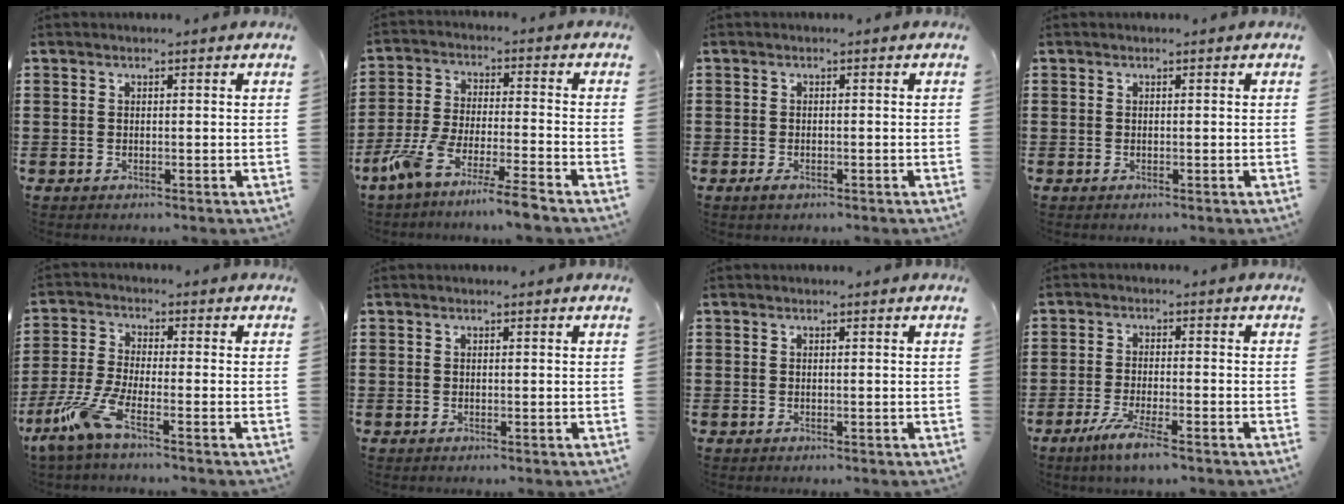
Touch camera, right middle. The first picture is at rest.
{"total": 7.6, "force": [-6.8, -0.9, 3.4], "torque": [-0.078, -0.016, -0.136]}
{"total": 0.9, "force": [-0.6, 0.4, 0.6], "torque": [-0.014, -0.004, -0.010]}
{"total": 0.0}
{"total": 6.8, "force": [-4.0, 1.2, 5.4], "torque": [-0.145, -0.022, -0.083]}
{"total": 0.0}
{"total": 0.0}
{"total": 4.9, "force": [-3.5, 0.1, 3.5], "torque": [-0.075, -0.014, -0.064]}